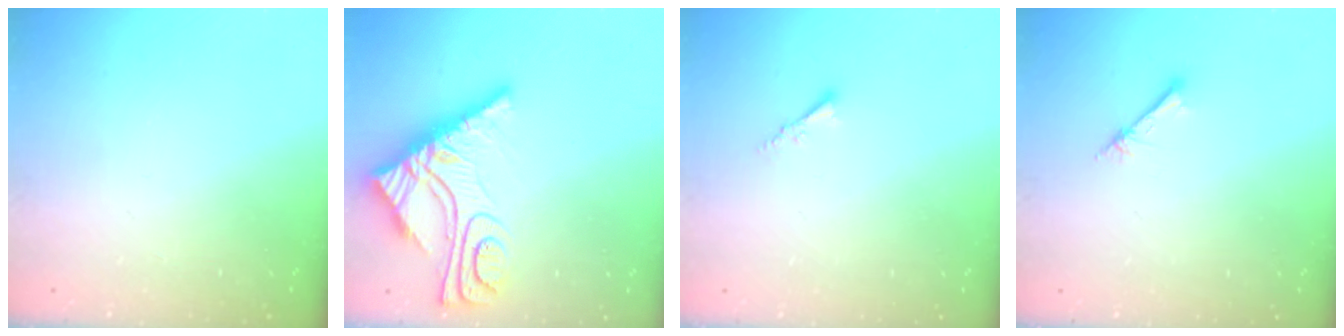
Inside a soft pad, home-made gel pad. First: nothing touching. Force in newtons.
{"total": 13.2, "press": 13.1, "slide": 1.5}
{"total": 1.7, "press": 1.6, "slide": 0.4}
{"total": 2.4, "press": 2.4, "slide": 0.3}